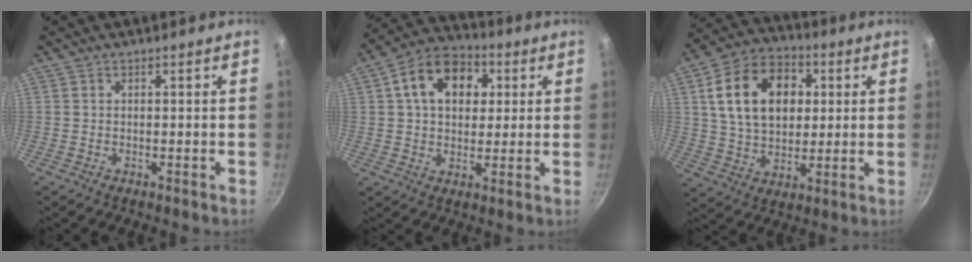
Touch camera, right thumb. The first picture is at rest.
{"total": 14.1, "force": [3.9, 10.0, 9.1], "torque": [-0.123, 0.014, 0.047]}
{"total": 18.6, "force": [4.2, 13.0, 12.6], "torque": [-0.190, 0.009, 0.065]}